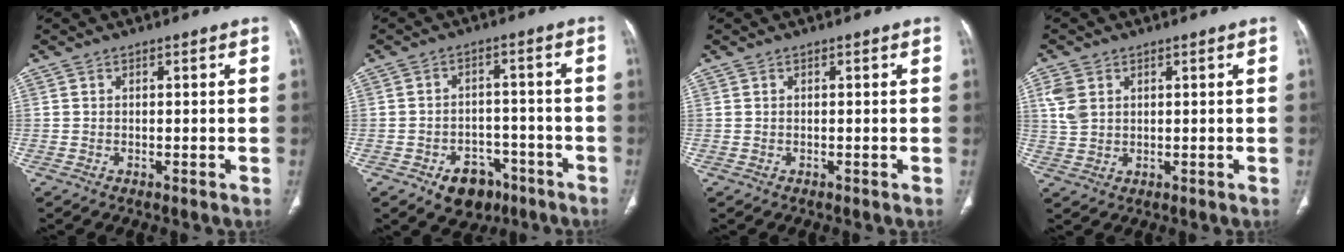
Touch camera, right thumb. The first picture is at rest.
{"total": 8.4, "force": [-4.8, 5.8, 3.6], "torque": [-0.022, 0.038, -0.063]}
{"total": 0.0}
{"total": 4.7, "force": [1.7, 3.4, 2.7], "torque": [-0.057, -0.001, 0.040]}